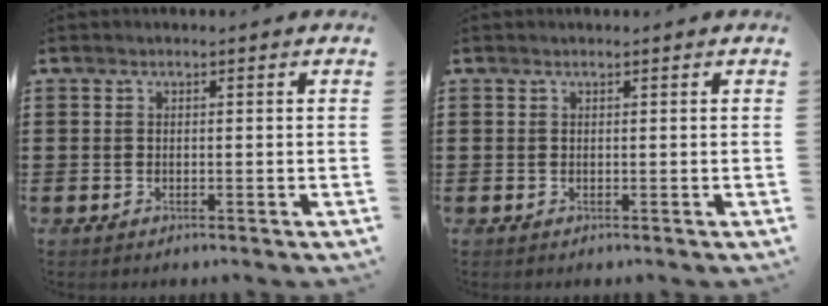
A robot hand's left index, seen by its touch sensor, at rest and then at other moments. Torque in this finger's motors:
{"motor_torque": [-0.23, 0.02, -0.01, -0.01]}